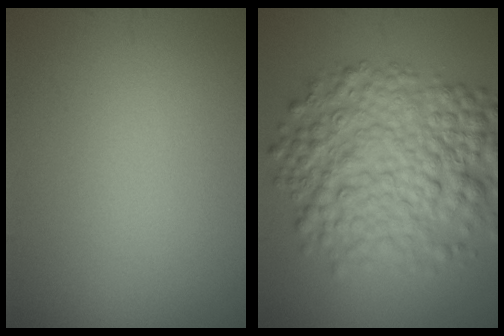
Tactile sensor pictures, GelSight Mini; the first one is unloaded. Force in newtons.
{"total": 9.1, "press": 9.1, "slide": 0.1}